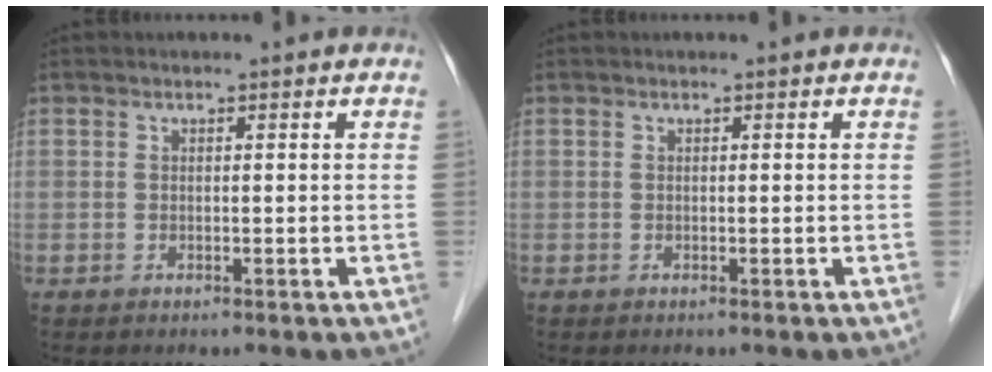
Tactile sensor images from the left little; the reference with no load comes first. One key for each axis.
{"total": 0.0}